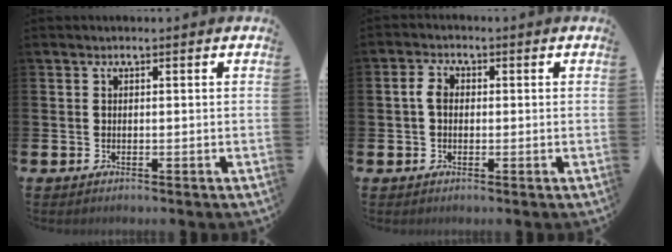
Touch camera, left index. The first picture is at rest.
{"total": 2.8, "force": [0.2, 2.1, 1.9], "torque": [-0.030, 0.007, 0.001]}